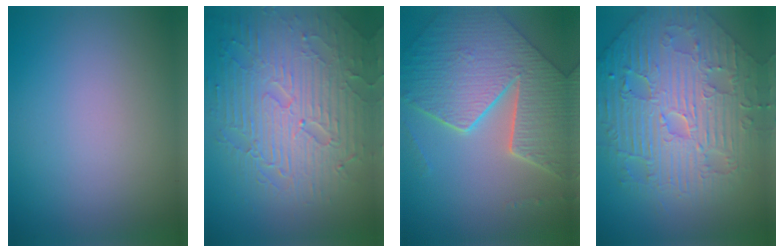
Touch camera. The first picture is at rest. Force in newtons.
{"total": 9.2, "press": 6.3, "slide": 6.7}
{"total": 9.4, "press": 6.9, "slide": 6.4}
{"total": 9.3, "press": 7.0, "slide": 6.0}